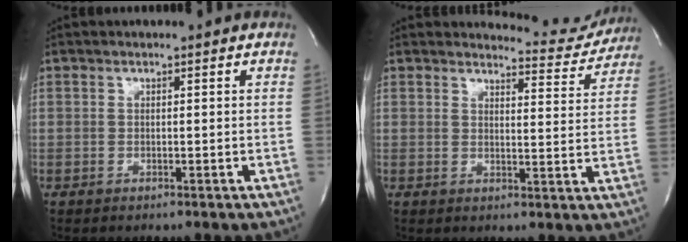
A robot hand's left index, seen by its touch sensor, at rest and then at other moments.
{"total": 7.1, "force": [7.0, 0.8, -0.9], "torque": [0.019, -0.036, 0.073]}